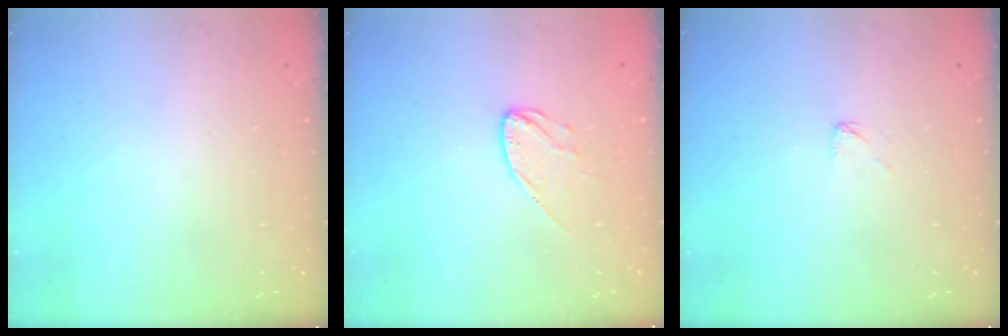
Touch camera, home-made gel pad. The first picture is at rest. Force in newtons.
{"total": 7.1, "press": 7.1, "slide": 0.3}
{"total": 1.9, "press": 1.9, "slide": 0.1}